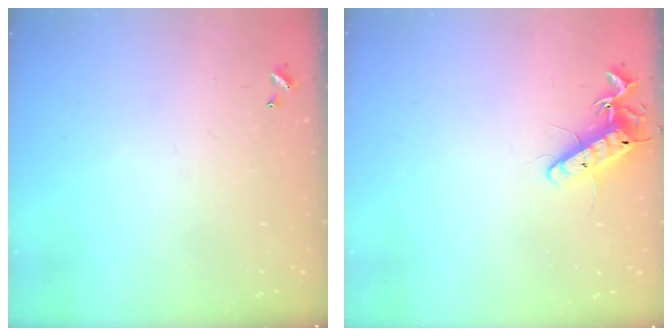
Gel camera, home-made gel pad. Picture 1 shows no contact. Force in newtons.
{"total": 12.8, "press": 12.8, "slide": 0.6}